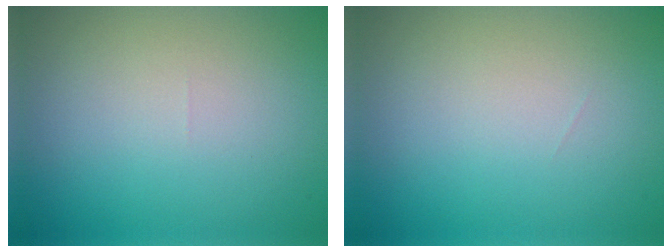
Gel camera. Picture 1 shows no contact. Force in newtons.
{"total": 0.0}